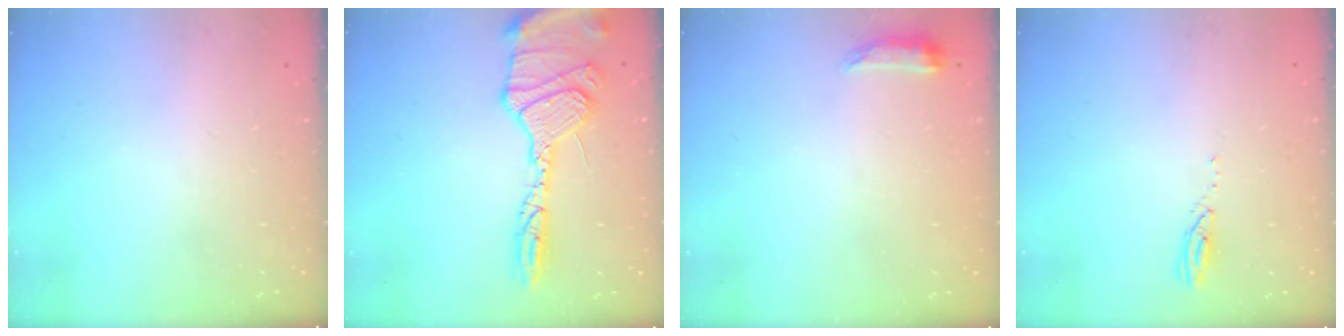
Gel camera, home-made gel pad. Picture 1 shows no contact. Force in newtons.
{"total": 17.9, "press": 17.7, "slide": 2.5}
{"total": 6.6, "press": 6.6, "slide": 0.6}
{"total": 3.0, "press": 3.0, "slide": 0.1}